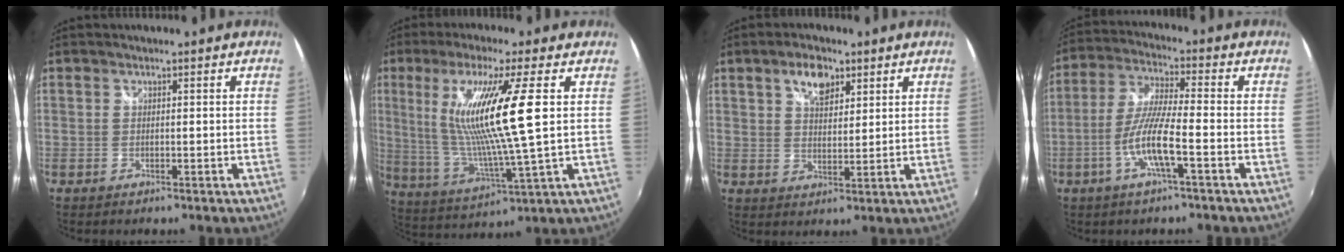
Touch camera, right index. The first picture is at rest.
{"total": 15.9, "force": [3.6, -0.1, 15.5], "torque": [-0.281, -0.015, 0.080]}
{"total": 6.1, "force": [3.5, 3.3, 3.8], "torque": [-0.059, 0.011, 0.060]}
{"total": 9.2, "force": [-3.7, 0.7, 8.4], "torque": [-0.178, -0.001, -0.072]}